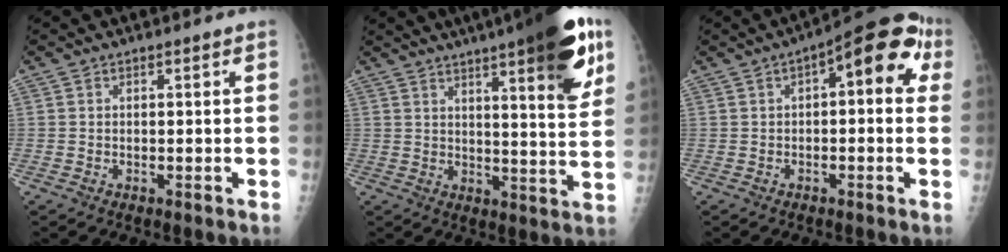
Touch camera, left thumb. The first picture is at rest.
{"total": 19.4, "force": [10.5, 3.8, 15.8], "torque": [-0.194, -0.034, 0.141]}
{"total": 12.5, "force": [3.2, 5.2, 10.9], "torque": [-0.114, 0.033, 0.031]}